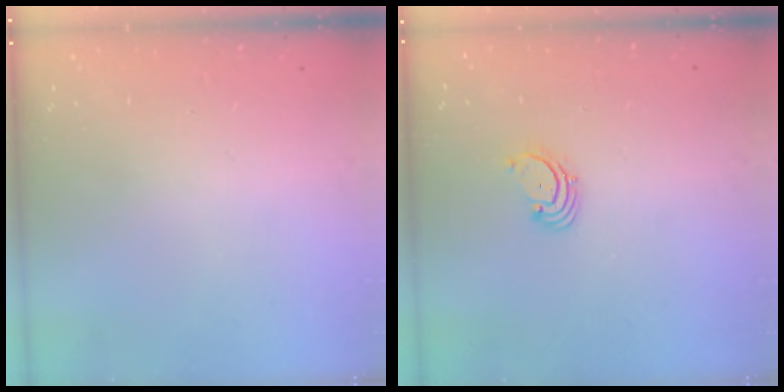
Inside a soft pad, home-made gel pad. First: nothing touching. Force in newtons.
{"total": 1.7, "press": 1.6, "slide": 0.2}